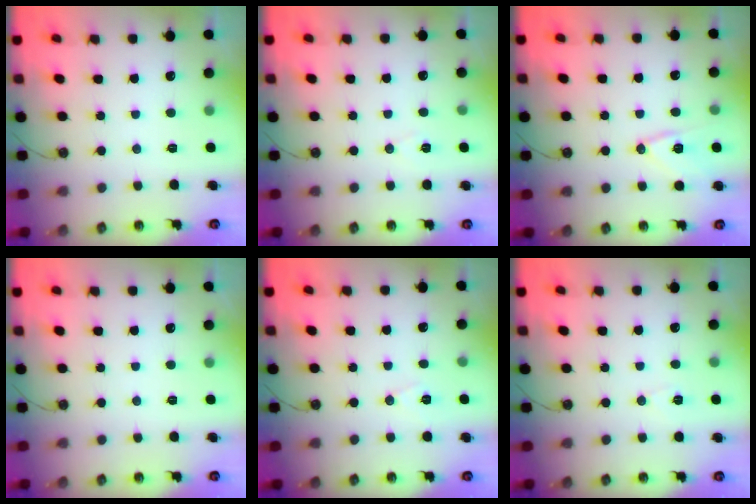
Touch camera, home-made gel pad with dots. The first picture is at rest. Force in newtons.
{"total": 5.6, "press": 3.4, "slide": 4.4}
{"total": 10.6, "press": 10.5, "slide": 1.4}
{"total": 0.0}
{"total": 7.1, "press": 5.5, "slide": 4.5}
{"total": 5.1, "press": 4.4, "slide": 2.6}